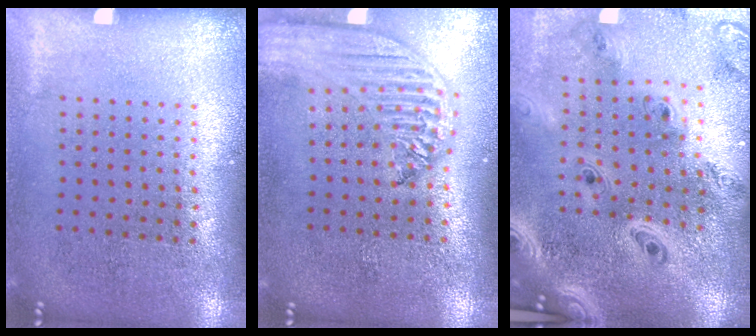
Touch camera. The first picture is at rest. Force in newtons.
{"total": 2.5, "press": 2.1, "slide": 1.3}
{"total": 4.0, "press": 3.0, "slide": 2.6}